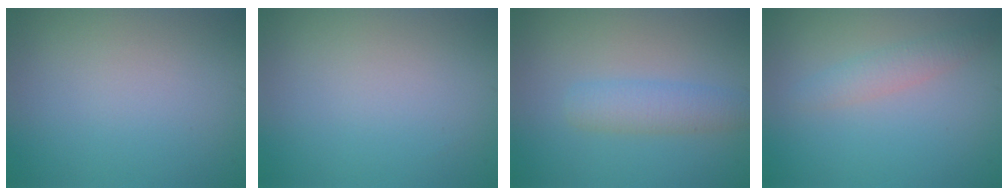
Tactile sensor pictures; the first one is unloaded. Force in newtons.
{"total": 0.0}
{"total": 2.8, "press": 2.8, "slide": 0.1}
{"total": 1.9, "press": 1.9, "slide": 0.1}